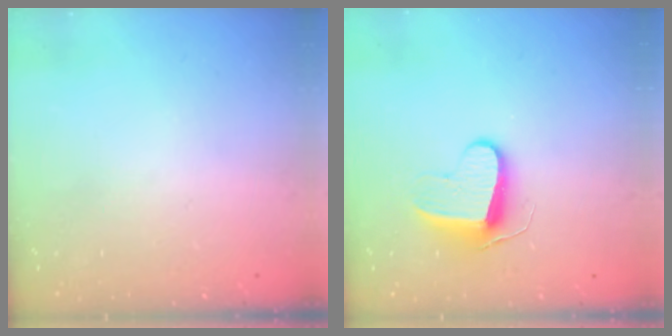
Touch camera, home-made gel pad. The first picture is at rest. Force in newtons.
{"total": 9.0, "press": 9.0, "slide": 0.6}